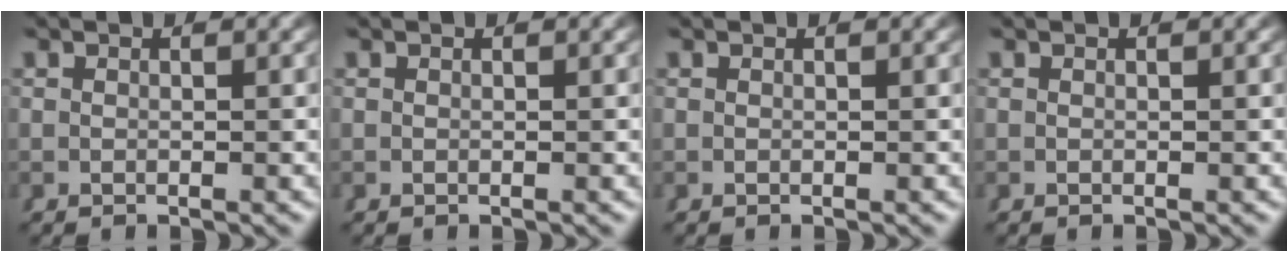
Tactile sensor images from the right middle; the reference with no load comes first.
{"total": 0.0}
{"total": 0.0}
{"total": 0.0}